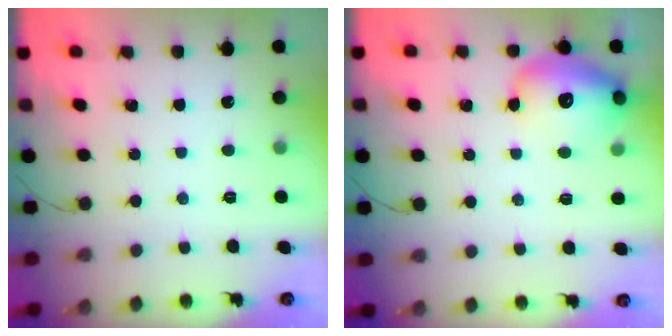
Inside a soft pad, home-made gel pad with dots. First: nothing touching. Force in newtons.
{"total": 14.8, "press": 14.6, "slide": 2.1}